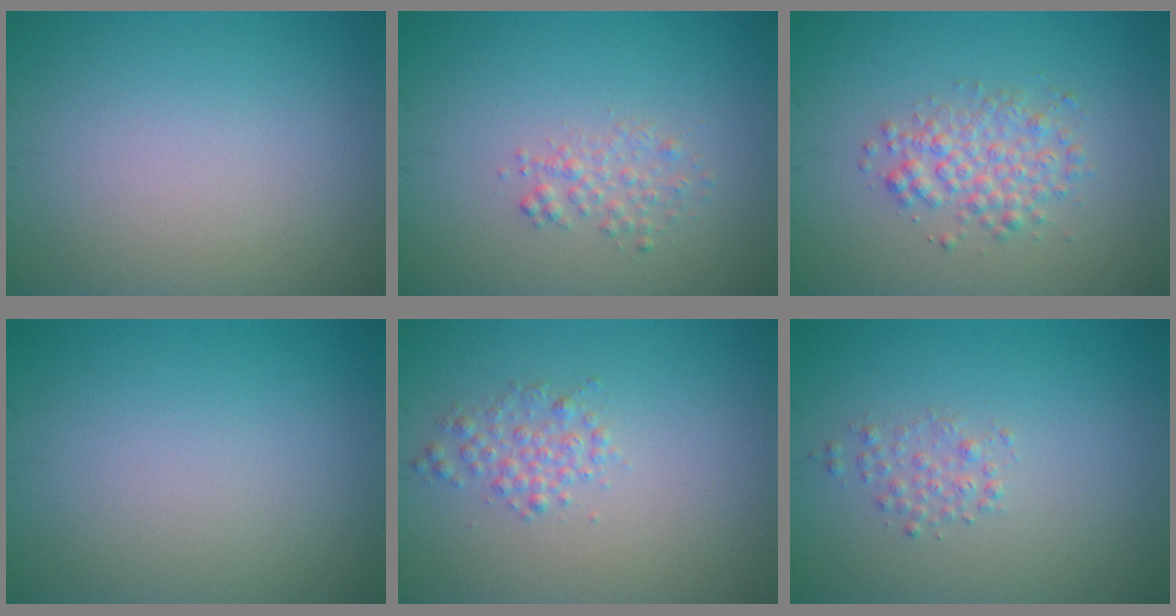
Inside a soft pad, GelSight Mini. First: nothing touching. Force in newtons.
{"total": 1.6, "press": 1.6, "slide": 0.1}
{"total": 3.0, "press": 3.0, "slide": 0.1}
{"total": 0.0}
{"total": 1.8, "press": 1.8, "slide": 0.0}
{"total": 1.3, "press": 1.3, "slide": 0.0}